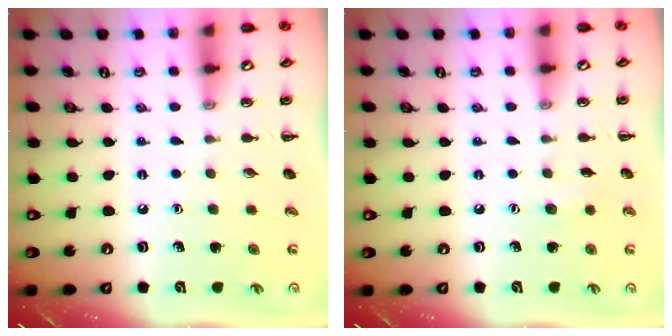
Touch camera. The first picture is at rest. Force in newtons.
{"total": 4.1, "press": 3.9, "slide": 0.9}